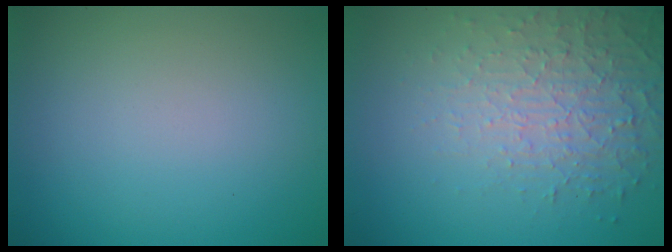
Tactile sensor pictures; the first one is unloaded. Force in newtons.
{"total": 5.3, "press": 3.4, "slide": 4.1}